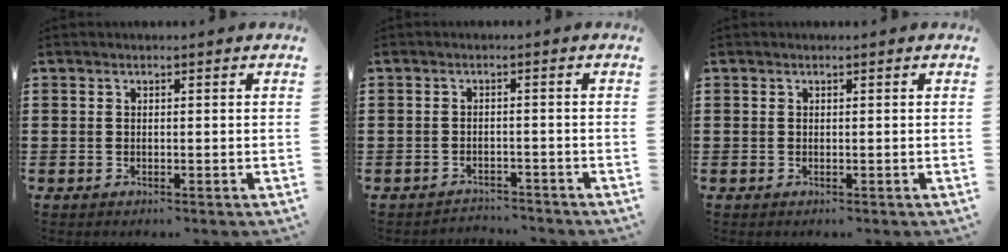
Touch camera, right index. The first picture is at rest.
{"total": 2.2, "force": [-2.2, 0.2, -0.2], "torque": [-0.004, 0.000, -0.050]}
{"total": 0.0}